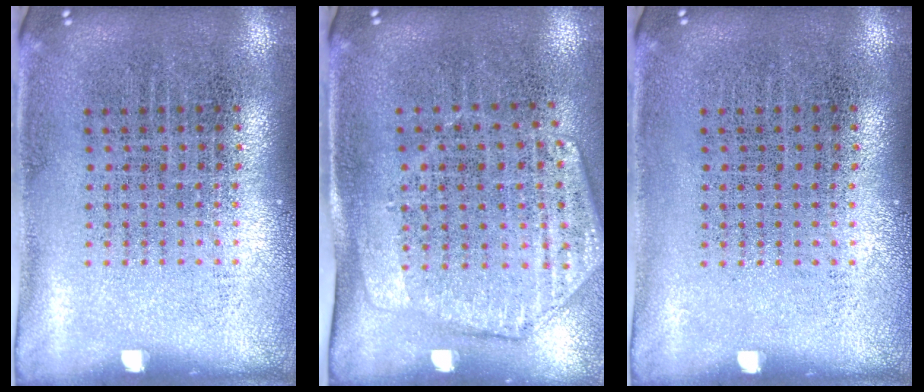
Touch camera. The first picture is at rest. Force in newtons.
{"total": 1.8, "press": 1.5, "slide": 1.0}
{"total": 0.0}